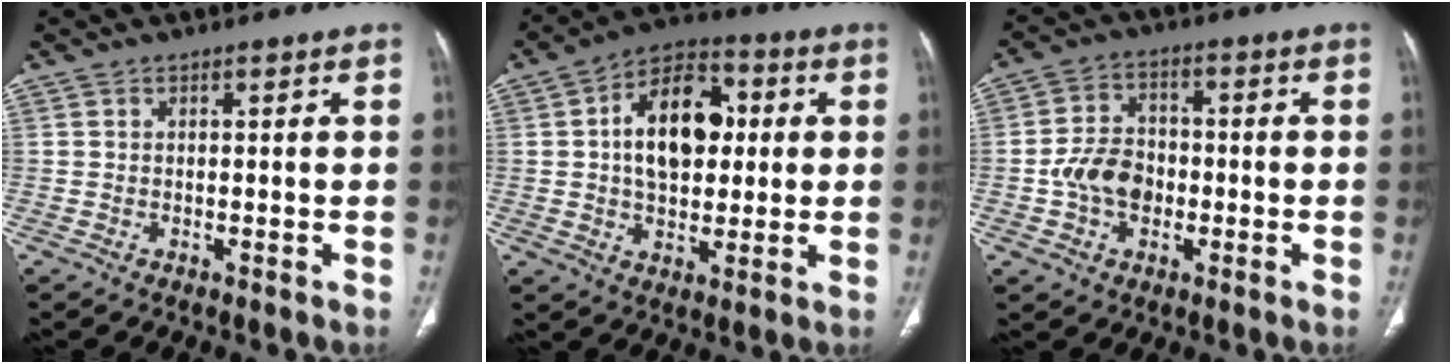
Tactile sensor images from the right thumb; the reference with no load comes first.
{"total": 15.7, "force": [2.3, 10.0, 11.8], "torque": [-0.153, 0.016, 0.029]}
{"total": 8.4, "force": [-1.7, 6.4, 5.2], "torque": [-0.074, 0.023, -0.037]}